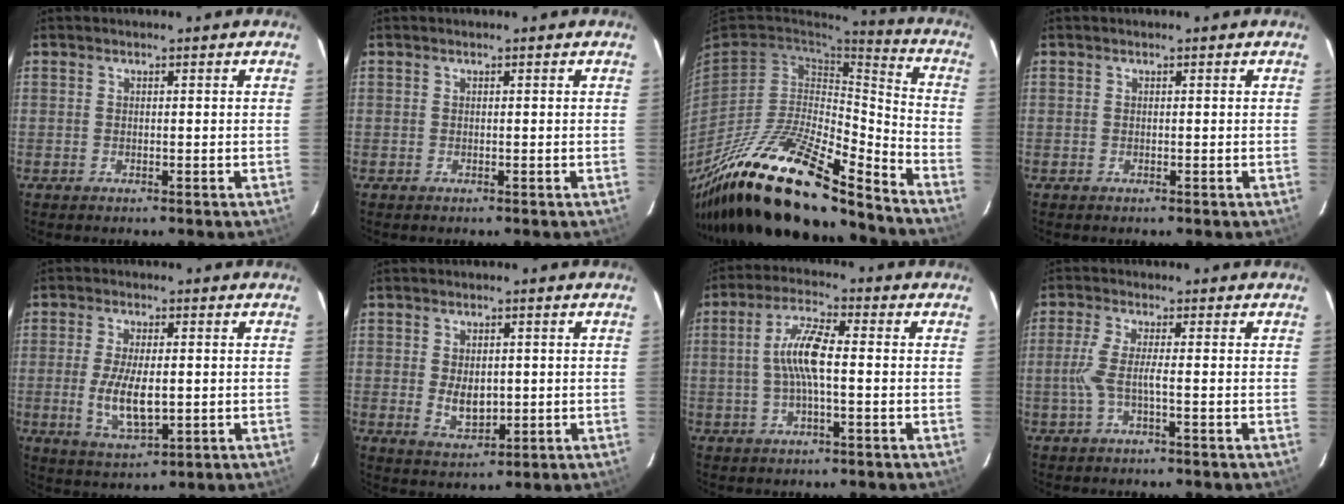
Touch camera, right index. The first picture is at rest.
{"total": 0.0}
{"total": 27.2, "force": [-19.8, 6.8, 17.4], "torque": [-0.316, -0.038, -0.346]}
{"total": 0.0}
{"total": 8.7, "force": [-1.0, 3.6, 7.8], "torque": [-0.155, -0.014, -0.014]}
{"total": 5.5, "force": [-0.1, 3.6, 4.2], "torque": [-0.073, -0.008, 0.008]}
{"total": 7.5, "force": [-0.4, 1.6, 7.3], "torque": [-0.148, 0.011, -0.008]}
{"total": 4.1, "force": [-1.2, -0.3, 3.9], "torque": [-0.093, -0.003, -0.021]}